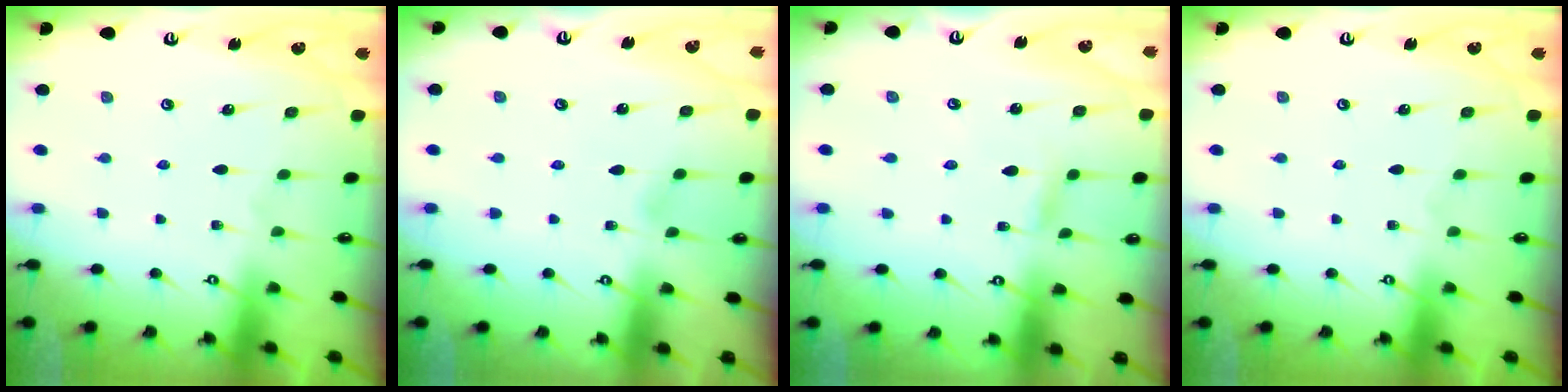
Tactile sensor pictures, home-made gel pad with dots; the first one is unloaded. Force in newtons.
{"total": 2.5, "press": 2.5, "slide": 0.4}
{"total": 2.2, "press": 2.2, "slide": 0.2}
{"total": 0.0}